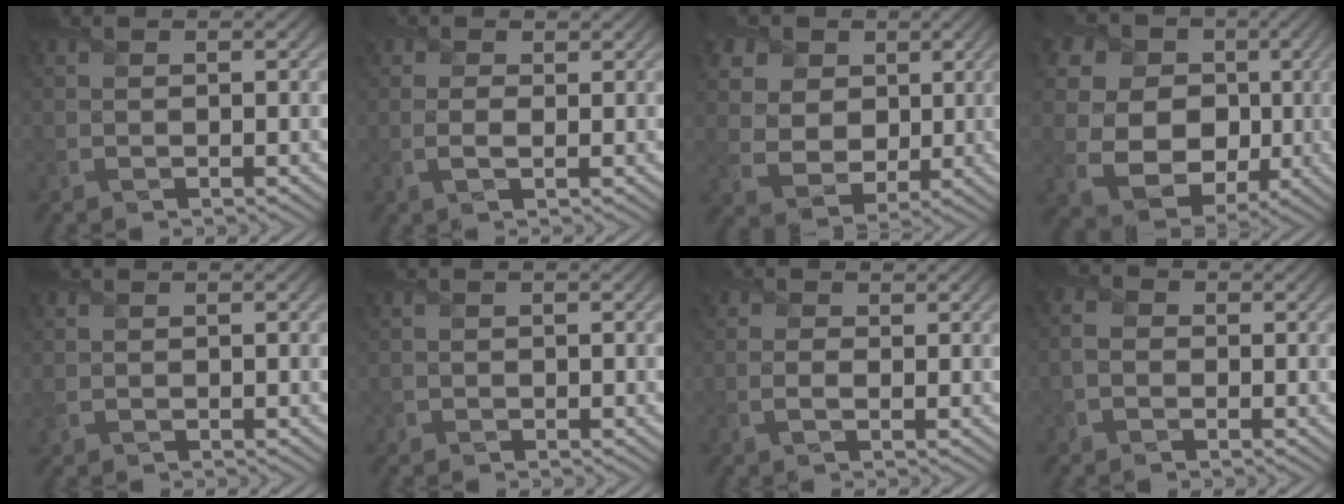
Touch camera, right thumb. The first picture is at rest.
{"total": 2.0, "force": [0.3, 1.2, 1.6], "torque": [-0.042, 0.003, 0.002]}
{"total": 12.5, "force": [5.5, 9.8, 5.5], "torque": [-0.170, 0.010, 0.116]}
{"total": 18.4, "force": [3.4, 15.2, 9.7], "torque": [-0.257, 0.032, 0.075]}
{"total": 0.7, "force": [0.3, 0.5, 0.3], "torque": [-0.012, 0.000, 0.009]}
{"total": 0.5, "force": [-0.1, 0.5, -0.1], "torque": [0.006, -0.003, -0.005]}
{"total": 1.7, "force": [0.1, 0.9, 1.4], "torque": [-0.036, 0.002, -0.001]}
{"total": 2.1, "force": [-0.7, 1.6, 1.3], "torque": [-0.032, 0.003, -0.020]}